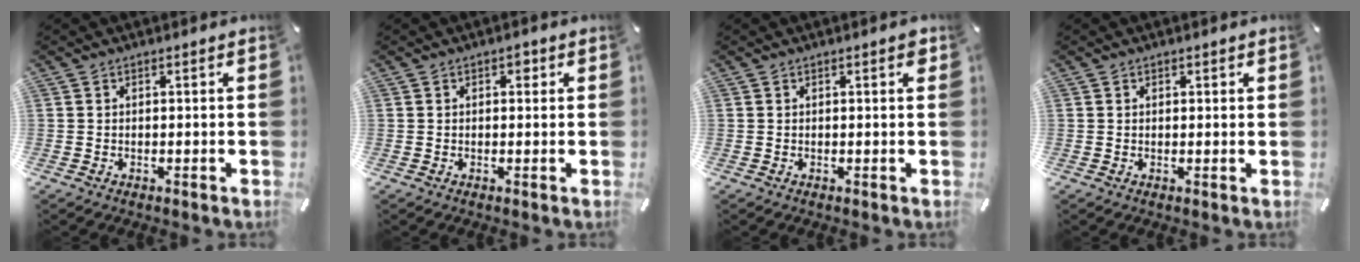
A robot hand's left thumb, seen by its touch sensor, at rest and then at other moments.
{"total": 1.7, "force": [0.5, 1.2, 1.1], "torque": [-0.008, 0.001, 0.003]}
{"total": 1.1, "force": [0.4, 0.4, 1.0], "torque": [-0.012, 0.001, 0.004]}
{"total": 0.7, "force": [0.3, 0.6, 0.3], "torque": [0.001, -0.001, 0.005]}